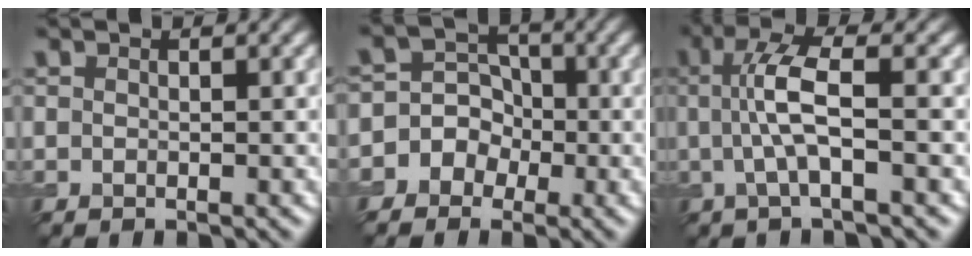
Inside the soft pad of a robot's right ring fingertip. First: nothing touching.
{"total": 6.0, "force": [-2.5, 5.4, 0.5], "torque": [0.014, 0.018, -0.068]}
{"total": 4.4, "force": [0.3, 0.9, 4.3], "torque": [-0.087, 0.006, 0.003]}